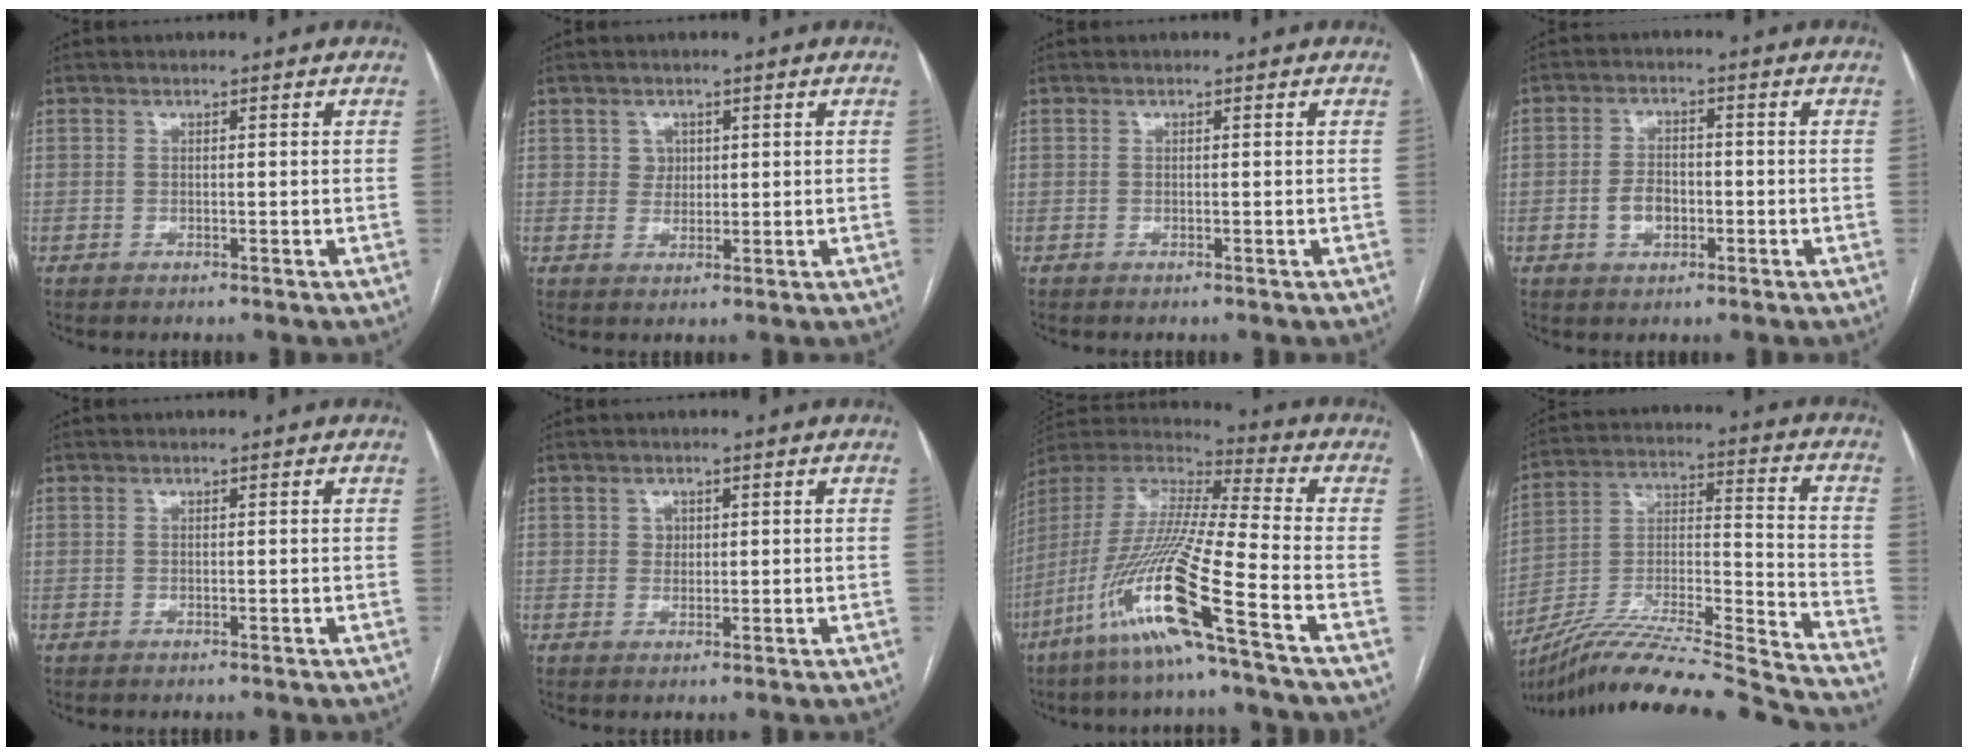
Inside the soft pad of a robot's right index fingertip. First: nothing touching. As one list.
[{"total": 2.3, "force": [0.9, 2.0, 0.5], "torque": [-0.005, -0.001, 0.013]}, {"total": 0.0}, {"total": 4.3, "force": [-1.2, 2.8, 3.1], "torque": [-0.060, 0.007, -0.020]}, {"total": 0.0}, {"total": 1.5, "force": [0.5, 1.3, 0.5], "torque": [-0.005, -0.002, 0.007]}, {"total": 19.2, "force": [-9.5, -0.9, 16.7], "torque": [-0.368, -0.042, -0.194]}, {"total": 26.6, "force": [-24.0, -1.0, 11.4], "torque": [-0.176, -0.021, -0.384]}]